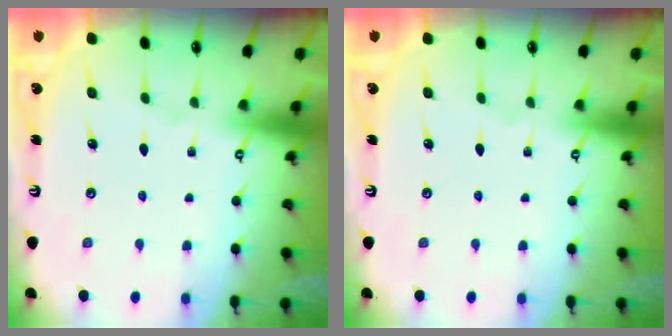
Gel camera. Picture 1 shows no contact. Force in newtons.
{"total": 0.0}